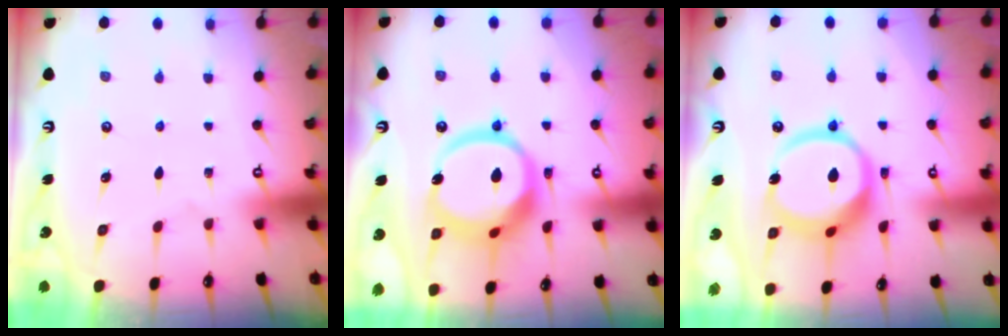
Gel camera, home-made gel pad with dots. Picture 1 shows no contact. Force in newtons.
{"total": 16.7, "press": 16.6, "slide": 2.1}
{"total": 14.3, "press": 14.3, "slide": 1.6}